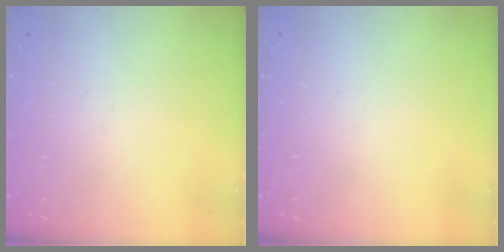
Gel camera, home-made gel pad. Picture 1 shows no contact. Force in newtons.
{"total": 0.0}